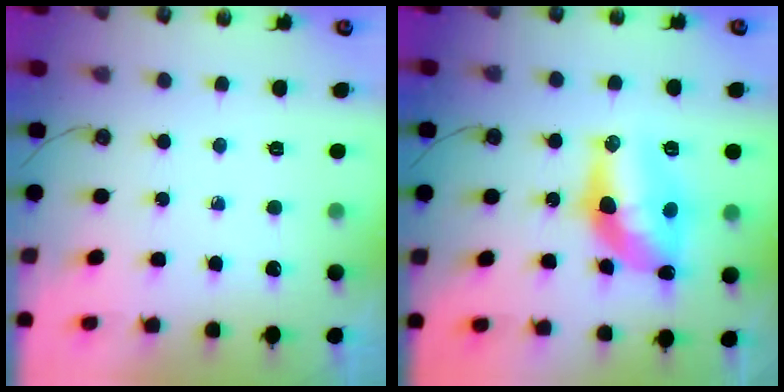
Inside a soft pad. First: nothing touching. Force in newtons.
{"total": 14.9, "press": 14.3, "slide": 4.1}